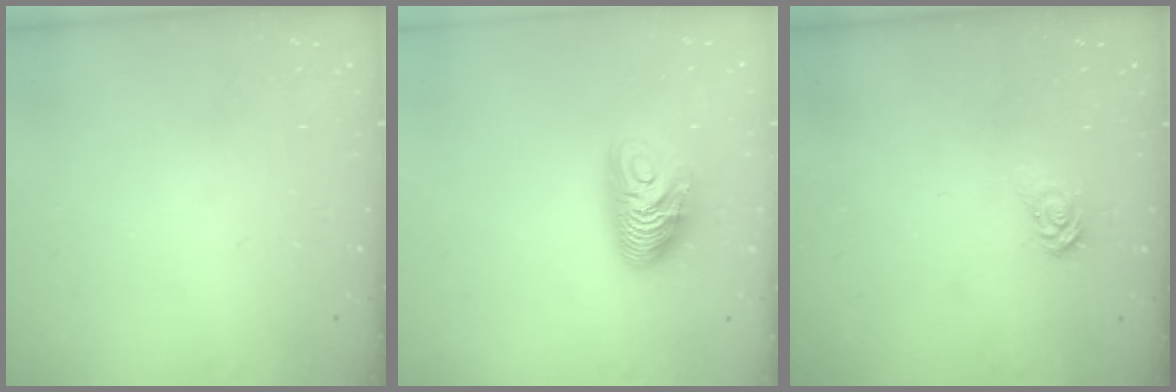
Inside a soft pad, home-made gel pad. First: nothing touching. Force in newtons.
{"total": 9.8, "press": 9.8, "slide": 0.3}
{"total": 3.1, "press": 3.1, "slide": 0.3}